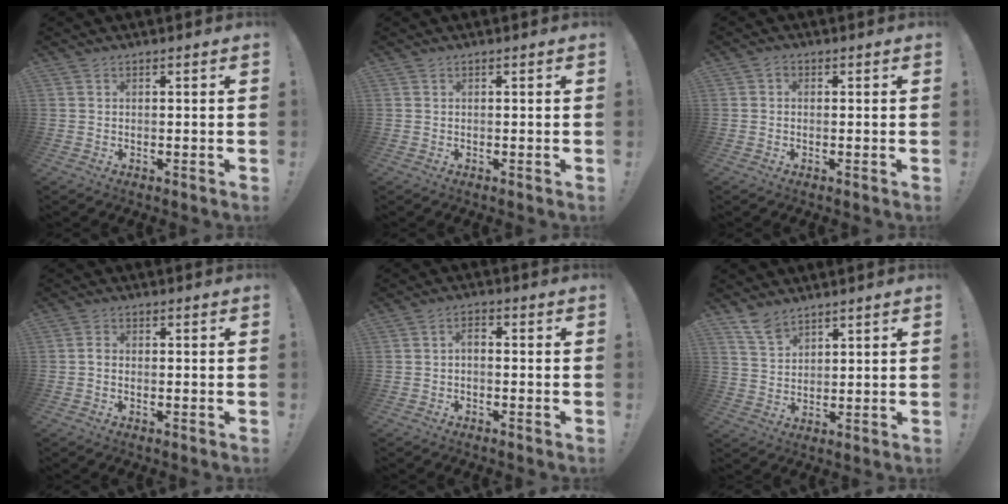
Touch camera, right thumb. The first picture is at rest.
{"total": 0.0}
{"total": 1.0, "force": [-0.3, 0.8, 0.6], "torque": [-0.012, 0.005, -0.006]}
{"total": 1.5, "force": [-0.8, 0.7, 1.1], "torque": [-0.026, 0.007, -0.011]}
{"total": 2.4, "force": [-1.3, 0.9, 1.8], "torque": [-0.046, 0.007, -0.026]}
{"total": 6.4, "force": [5.3, 2.9, 2.2], "torque": [-0.047, -0.031, 0.103]}